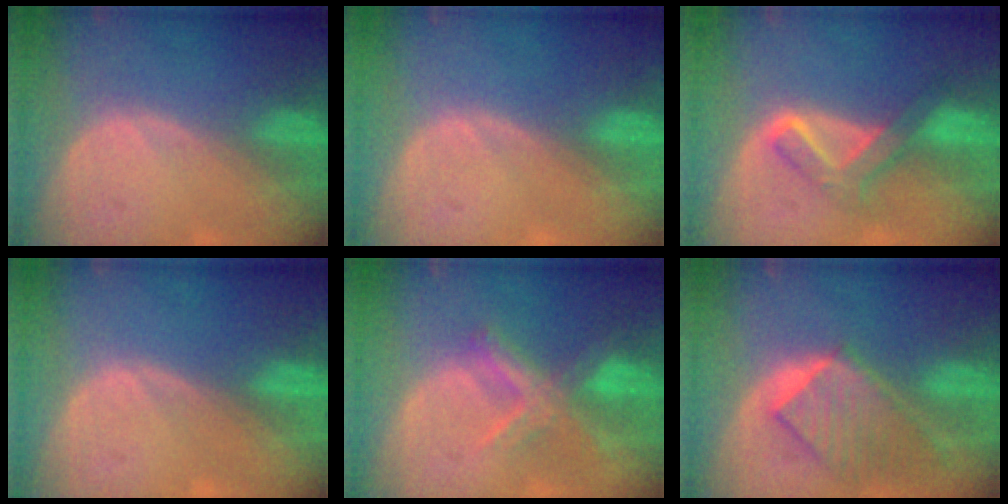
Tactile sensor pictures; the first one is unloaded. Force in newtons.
{"total": 0.0}
{"total": 5.7, "press": 5.6, "slide": 1.0}
{"total": 0.0}
{"total": 7.3, "press": 6.2, "slide": 4.0}
{"total": 8.9, "press": 7.9, "slide": 4.1}